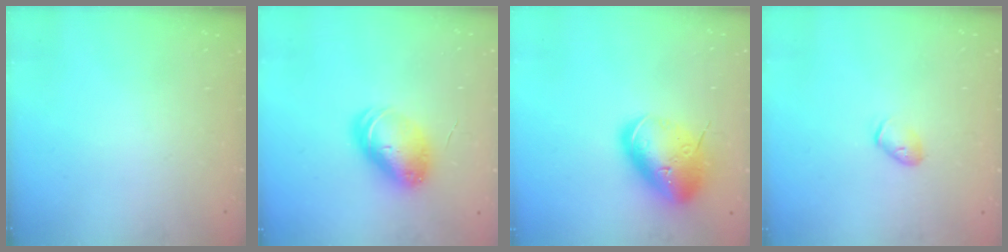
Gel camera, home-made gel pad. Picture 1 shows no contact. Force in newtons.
{"total": 10.2, "press": 10.2, "slide": 1.2}
{"total": 18.4, "press": 18.1, "slide": 3.1}
{"total": 5.8, "press": 5.7, "slide": 1.1}